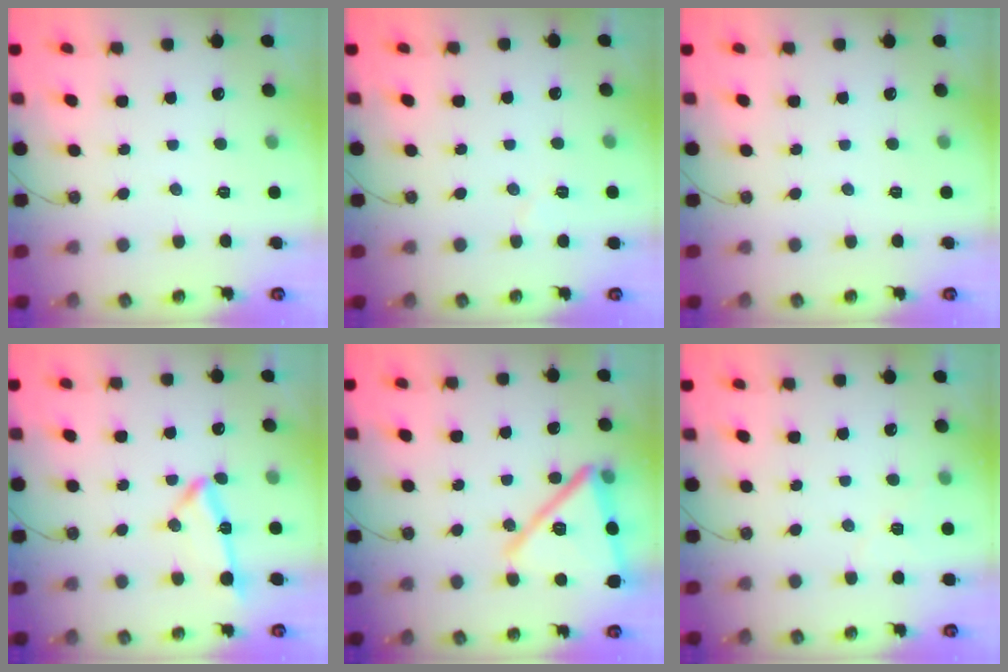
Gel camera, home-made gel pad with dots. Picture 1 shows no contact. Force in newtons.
{"total": 3.9, "press": 3.7, "slide": 1.3}
{"total": 0.0}
{"total": 11.1, "press": 11.1, "slide": 0.6}
{"total": 18.5, "press": 17.3, "slide": 6.7}
{"total": 5.9, "press": 5.4, "slide": 2.4}